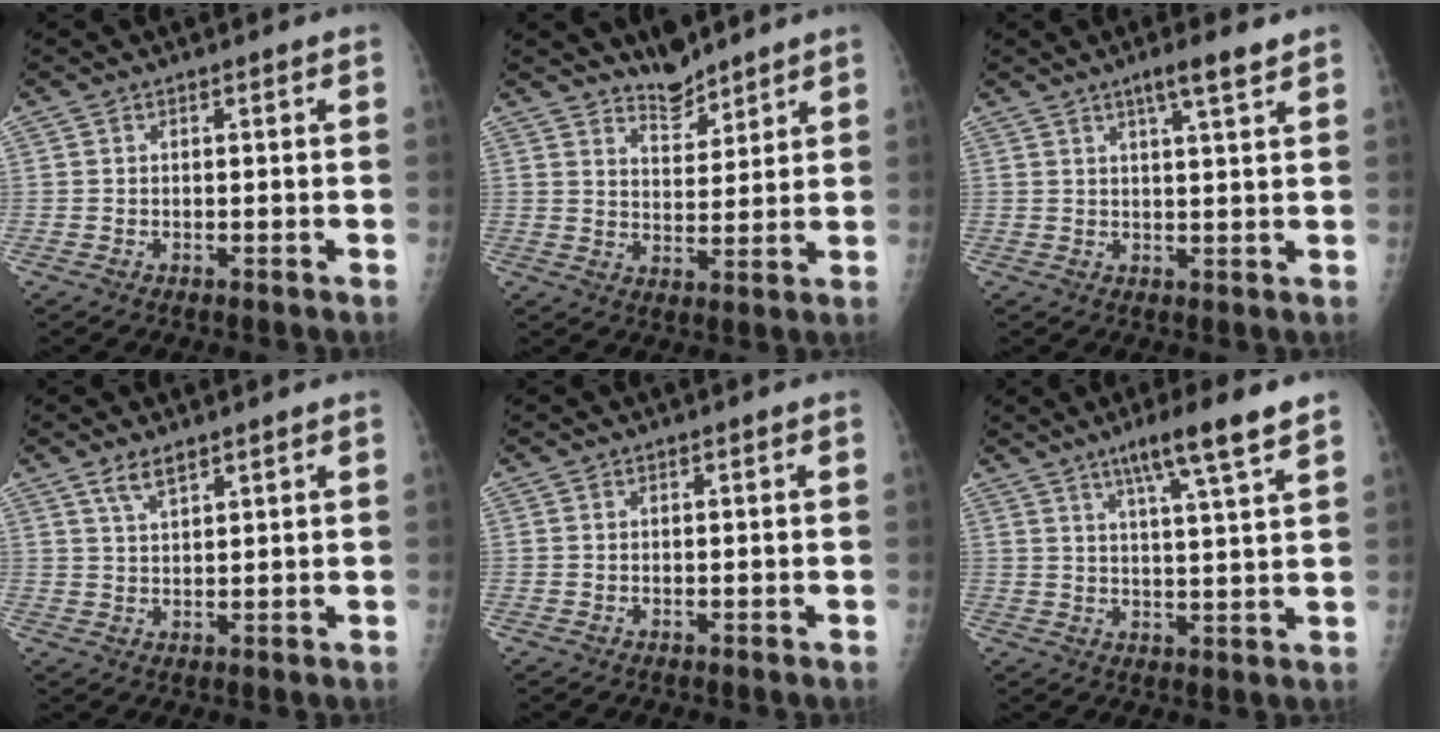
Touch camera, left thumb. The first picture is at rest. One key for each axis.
{"total": 5.9, "fx": 5.2, "fy": 2.0, "fz": 1.7, "tx": -0.009, "ty": -0.046, "tz": 0.094}
{"total": 5.0, "fx": 3.2, "fy": 0.4, "fz": 3.8, "tx": -0.060, "ty": -0.015, "tz": 0.052}
{"total": 3.3, "fx": 2.4, "fy": 1.0, "fz": 2.1, "tx": -0.036, "ty": -0.009, "tz": 0.050}
{"total": 0.0}
{"total": 9.7, "fx": 6.1, "fy": 0.2, "fz": 7.5, "tx": -0.119, "ty": -0.025, "tz": 0.096}